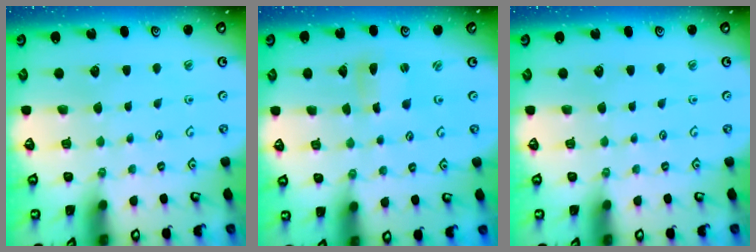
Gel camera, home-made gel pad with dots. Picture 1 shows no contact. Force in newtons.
{"total": 1.8, "press": 1.8, "slide": 0.2}
{"total": 0.0}